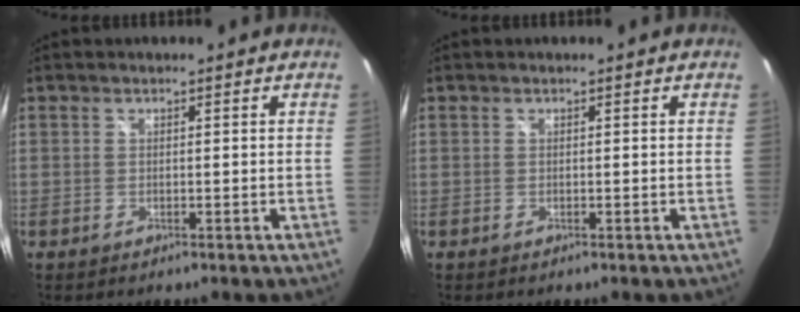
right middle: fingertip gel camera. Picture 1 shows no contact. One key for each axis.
{"total": 0.0}